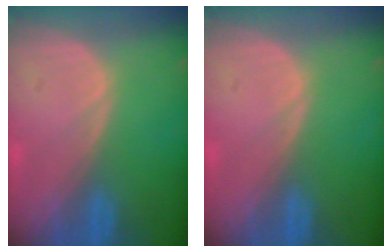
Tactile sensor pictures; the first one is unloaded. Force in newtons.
{"total": 0.0}